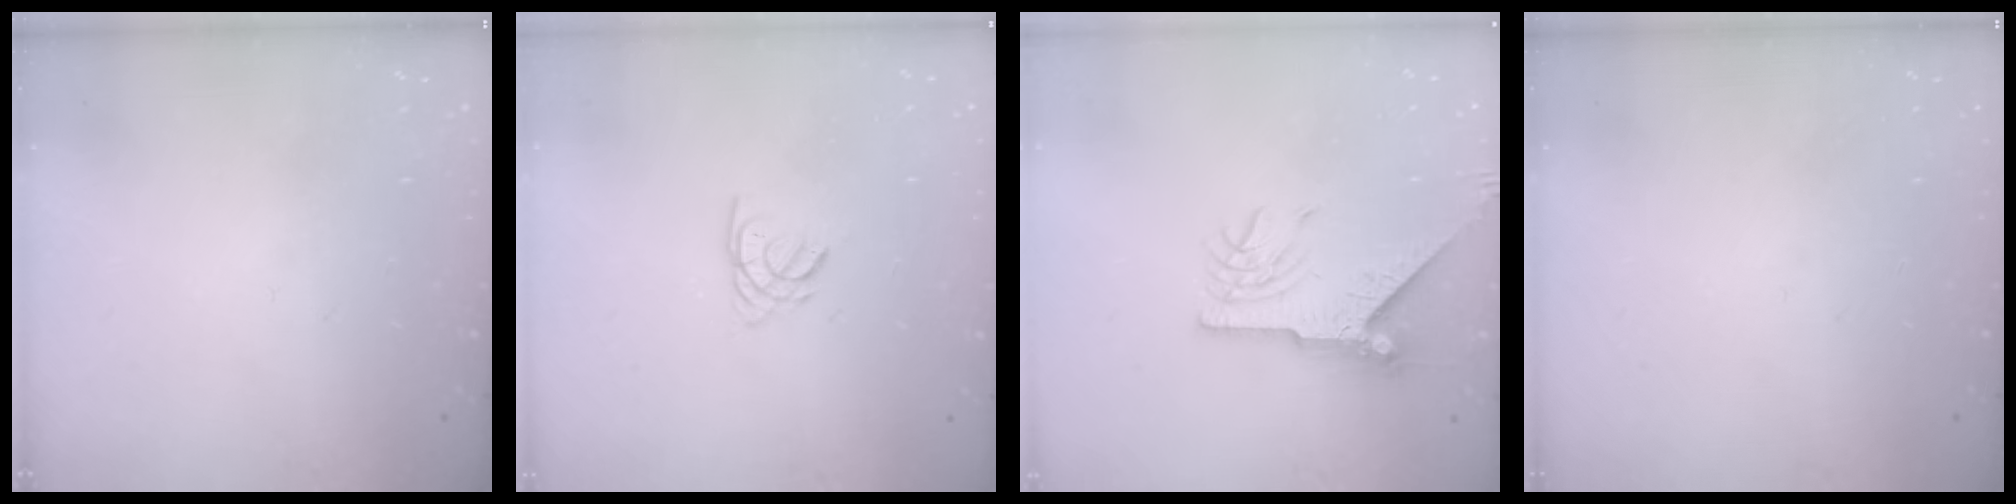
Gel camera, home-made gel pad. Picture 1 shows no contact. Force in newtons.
{"total": 1.8, "press": 1.8, "slide": 0.3}
{"total": 11.2, "press": 11.2, "slide": 1.0}
{"total": 0.0}